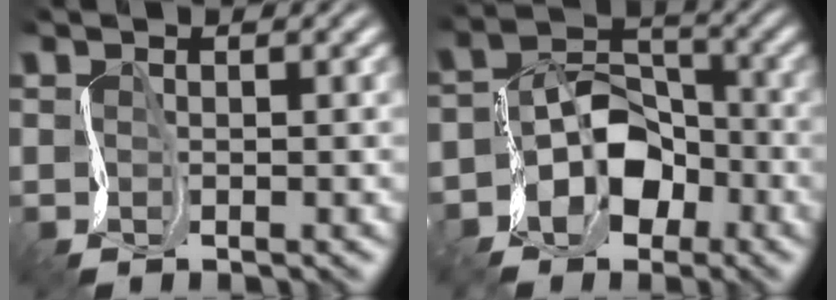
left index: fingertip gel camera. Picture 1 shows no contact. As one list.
[{"total": 5.5, "force": [-3.1, 4.1, 2.2], "torque": [-0.035, 0.006, -0.066]}]